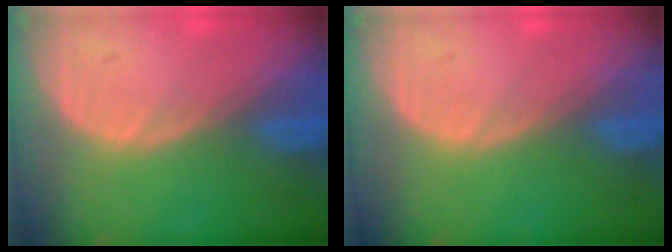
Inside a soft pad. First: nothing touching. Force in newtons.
{"total": 0.0}